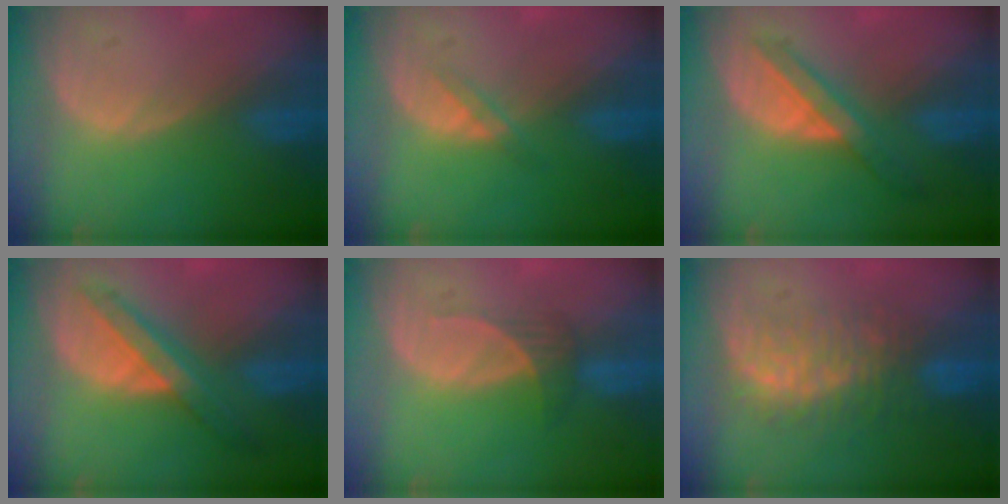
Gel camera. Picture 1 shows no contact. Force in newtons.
{"total": 1.5, "press": 1.5, "slide": 0.1}
{"total": 5.8, "press": 5.5, "slide": 1.9}
{"total": 7.2, "press": 6.2, "slide": 3.7}
{"total": 2.5, "press": 2.3, "slide": 0.9}
{"total": 7.8, "press": 7.6, "slide": 1.3}